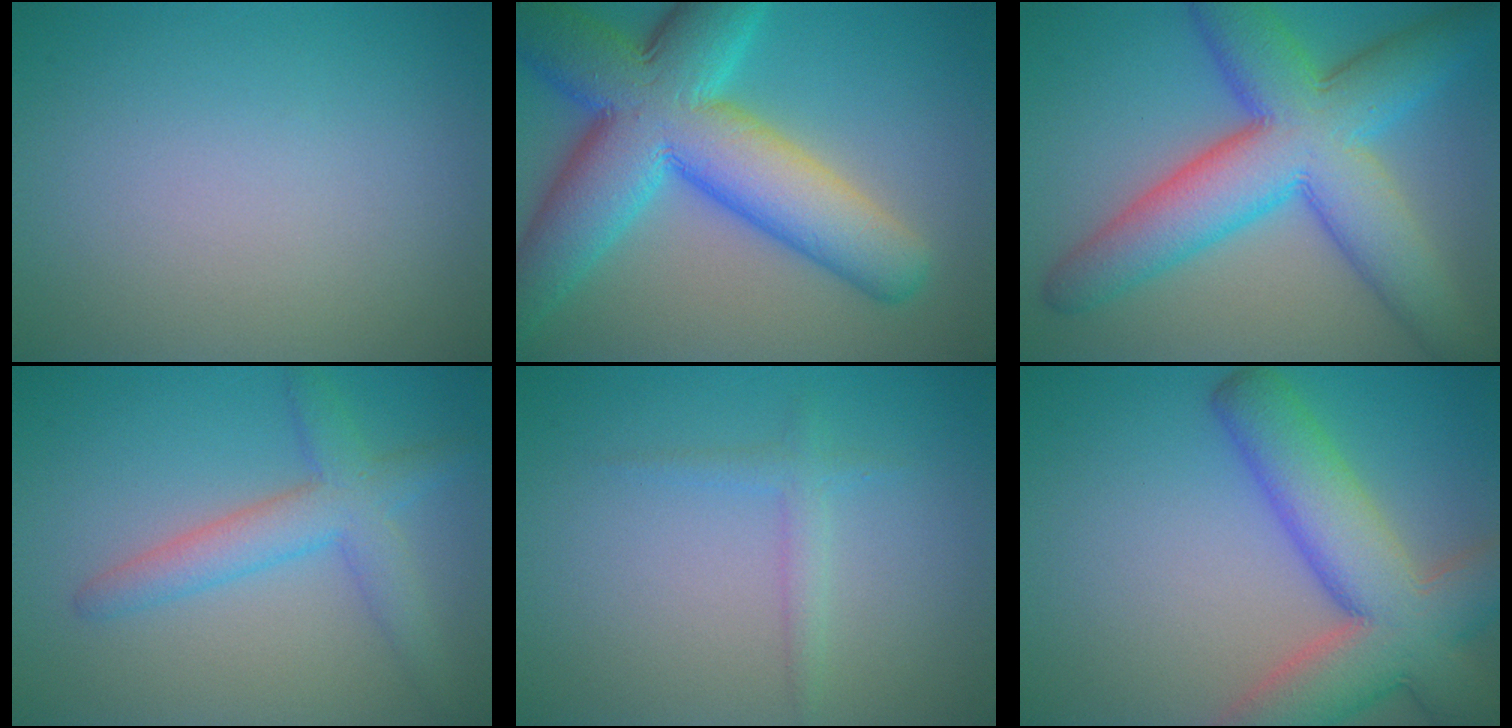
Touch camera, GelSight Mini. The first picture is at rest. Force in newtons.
{"total": 13.1, "press": 13.1, "slide": 0.4}
{"total": 11.3, "press": 11.3, "slide": 0.3}
{"total": 4.1, "press": 4.1, "slide": 0.1}
{"total": 1.4, "press": 1.4, "slide": 0.0}
{"total": 10.0, "press": 10.0, "slide": 0.9}